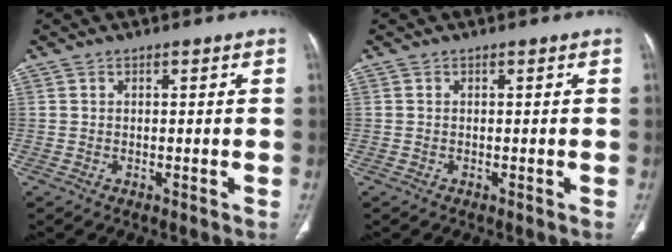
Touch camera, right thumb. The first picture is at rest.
{"total": 0.0}